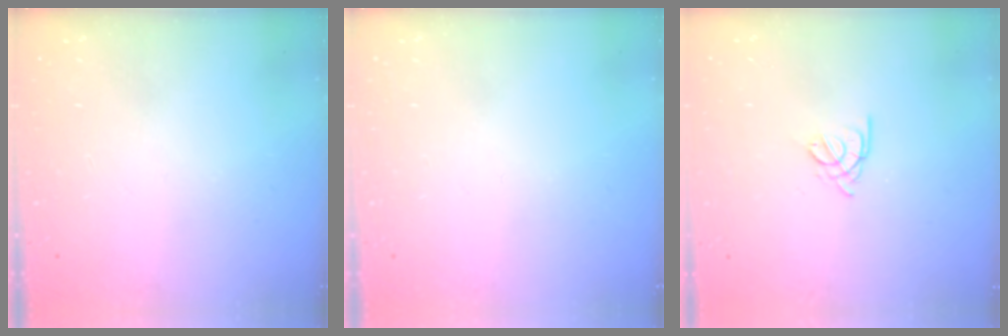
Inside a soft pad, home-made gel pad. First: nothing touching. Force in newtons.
{"total": 0.0}
{"total": 2.2, "press": 2.2, "slide": 0.5}